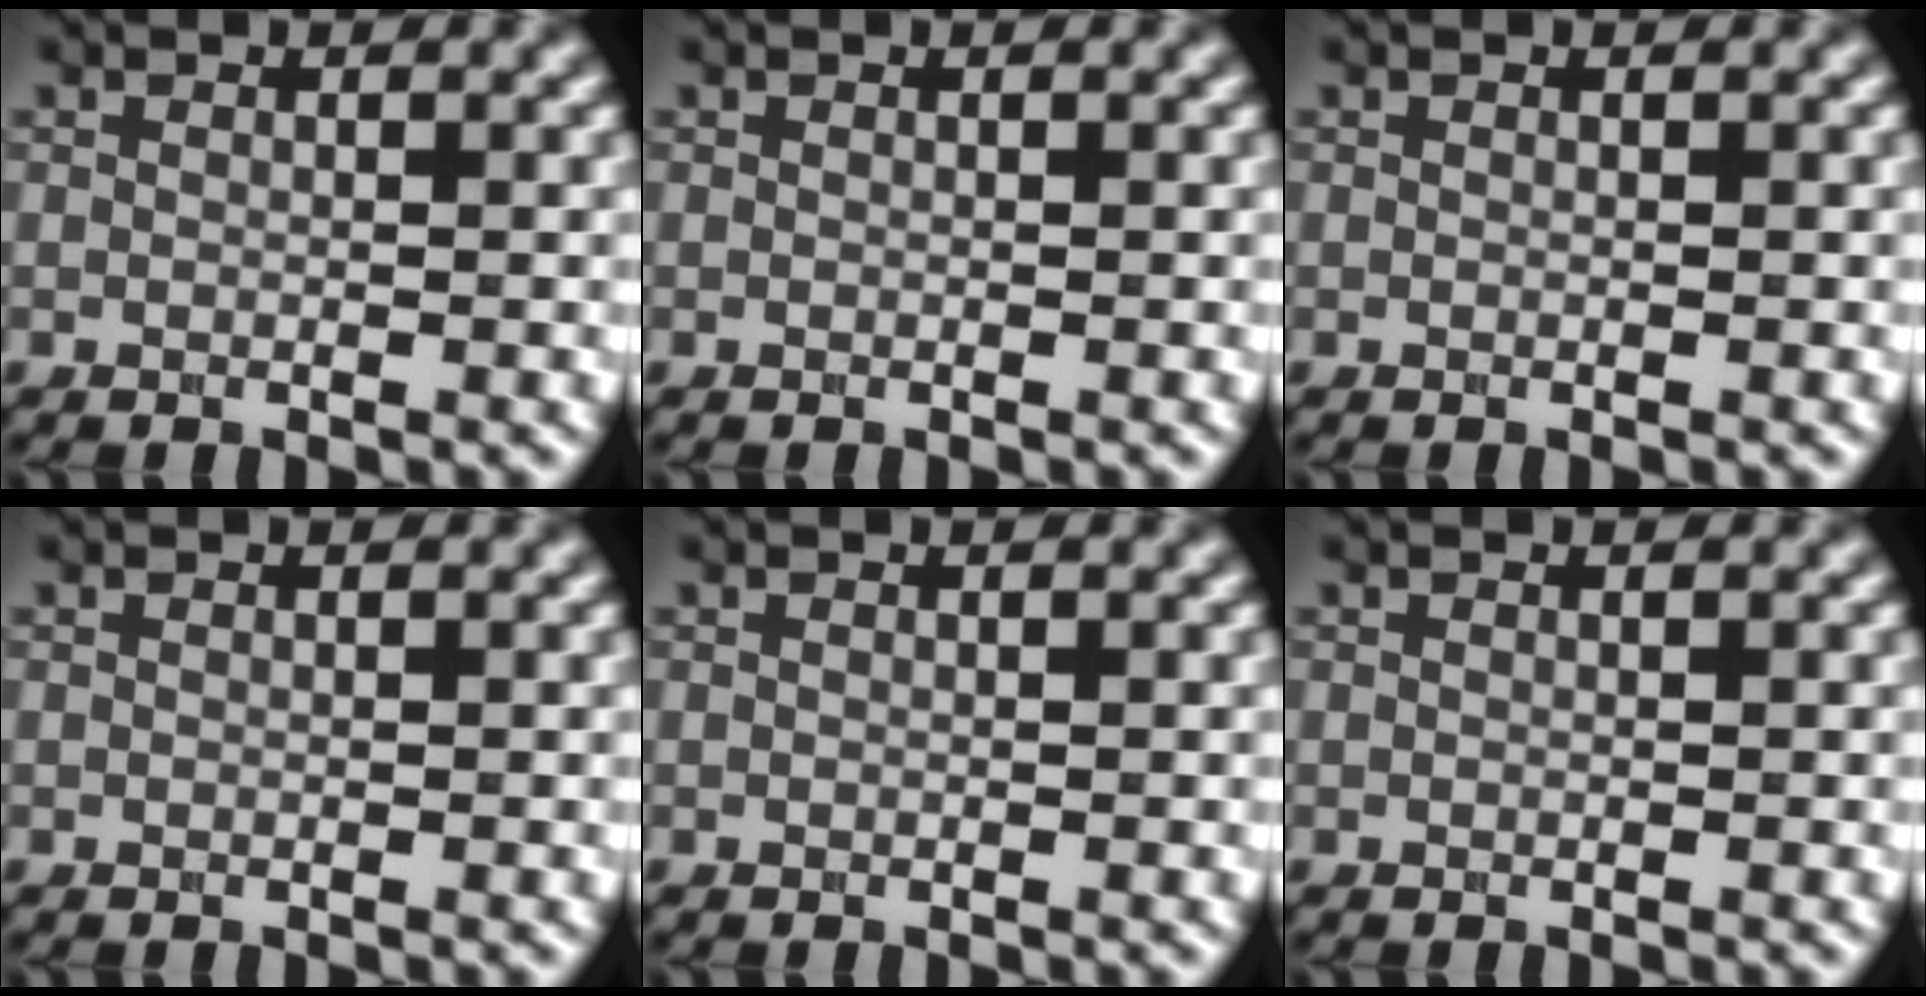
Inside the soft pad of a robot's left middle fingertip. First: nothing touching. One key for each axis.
{"total": 0.0}
{"total": 0.0}
{"total": 0.0}
{"total": 0.0}
{"total": 0.0}